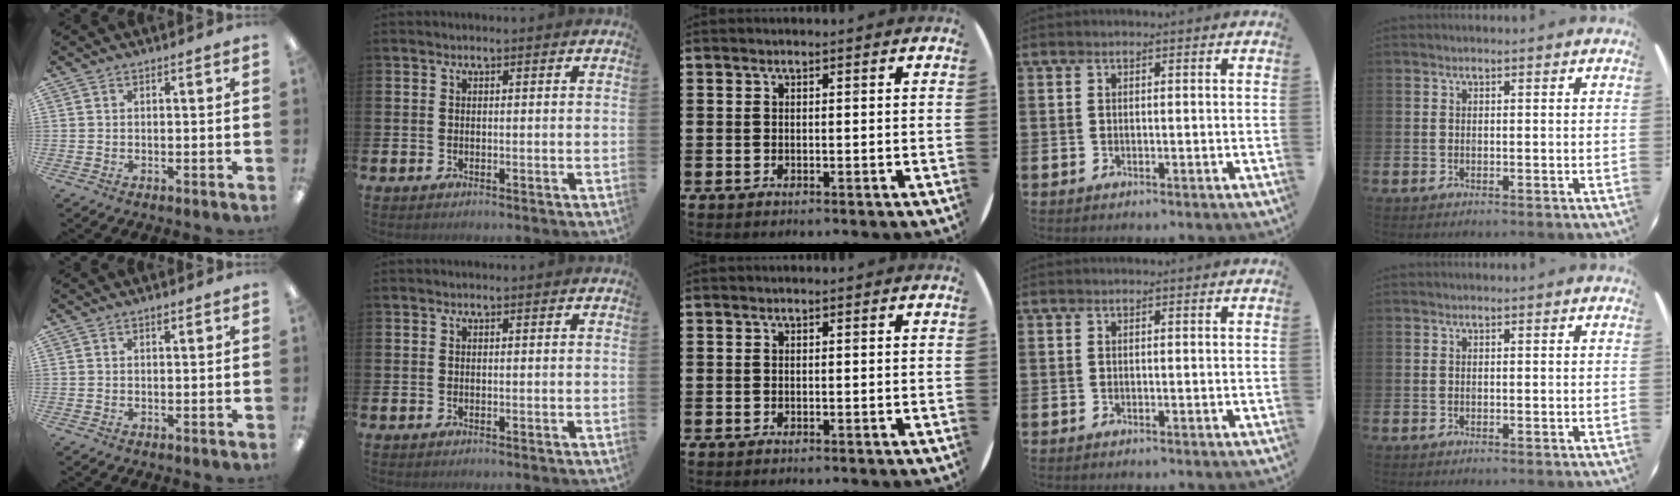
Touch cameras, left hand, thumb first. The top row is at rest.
{"thumb": {"total": 1.0, "force": [0.7, 0.3, 0.6], "torque": [-0.007, -0.002, 0.011]}}